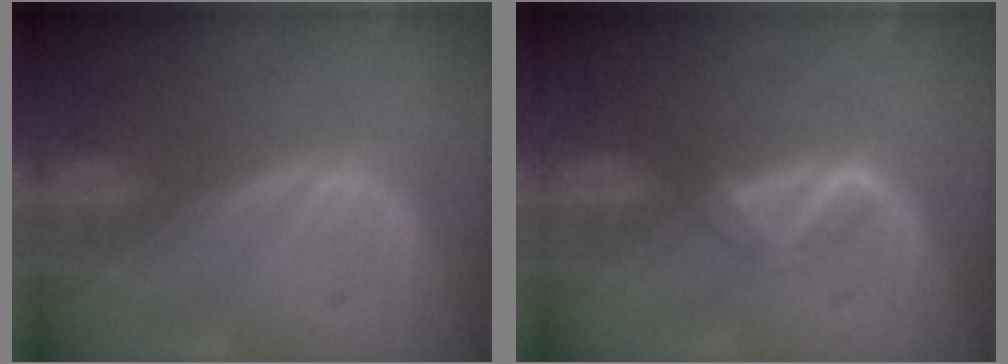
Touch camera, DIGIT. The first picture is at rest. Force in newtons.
{"total": 2.4, "press": 2.4, "slide": 0.7}